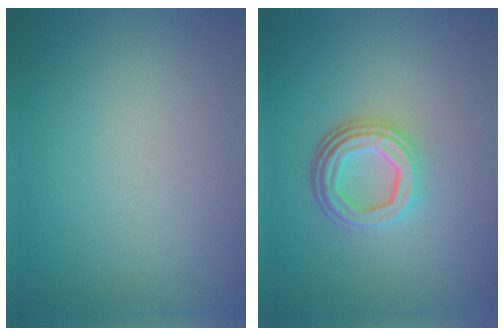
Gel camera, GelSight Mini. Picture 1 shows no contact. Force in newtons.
{"total": 4.5, "press": 3.2, "slide": 3.1}